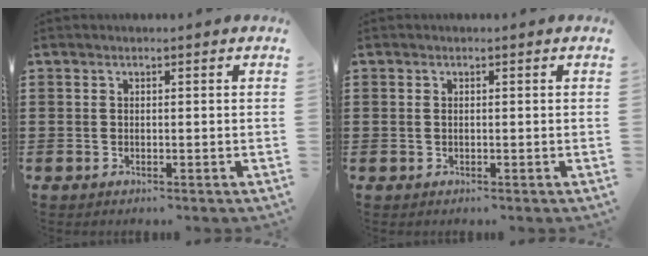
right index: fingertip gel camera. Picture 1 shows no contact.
{"total": 0.6, "force": [0.1, 0.4, 0.5], "torque": [-0.011, 0.001, 0.001]}